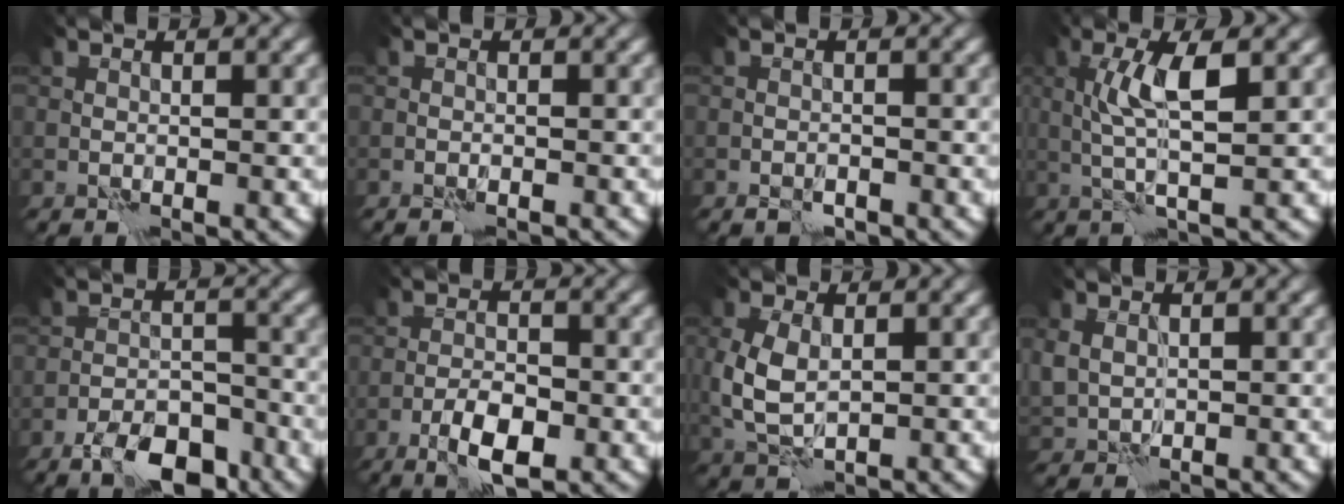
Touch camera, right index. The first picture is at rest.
{"total": 0.7, "force": [-0.6, -0.1, 0.3], "torque": [-0.009, 0.000, -0.011]}
{"total": 1.1, "force": [-0.8, 0.5, 0.5], "torque": [-0.006, 0.001, -0.015]}
{"total": 4.2, "force": [1.2, 0.5, 4.0], "torque": [-0.079, 0.005, 0.022]}
{"total": 6.0, "force": [-4.5, 2.2, 3.4], "torque": [-0.050, 0.000, -0.079]}
{"total": 3.9, "force": [-1.9, 1.3, 3.2], "torque": [-0.057, 0.001, -0.034]}
{"total": 4.1, "force": [0.5, 2.5, 3.2], "torque": [-0.083, -0.003, 0.014]}
{"total": 1.9, "force": [0.8, 1.5, 1.0], "torque": [-0.027, -0.006, 0.020]}